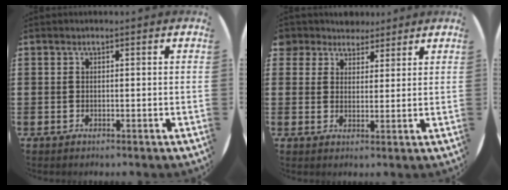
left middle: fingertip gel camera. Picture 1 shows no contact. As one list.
[{"total": 4.6, "force": [3.9, 2.3, -0.2], "torque": [-0.006, -0.004, 0.074]}]